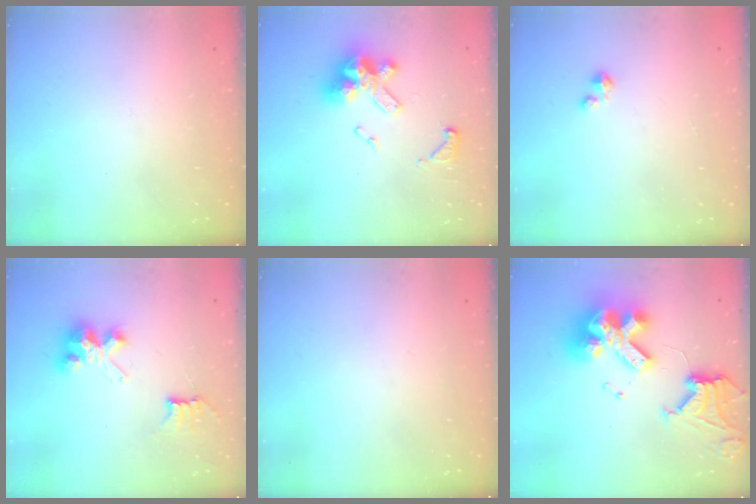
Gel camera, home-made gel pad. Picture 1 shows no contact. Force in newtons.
{"total": 13.5, "press": 13.4, "slide": 1.8}
{"total": 1.4, "press": 1.4, "slide": 0.2}
{"total": 7.0, "press": 7.0, "slide": 0.2}
{"total": 0.0}
{"total": 21.2, "press": 21.1, "slide": 2.3}